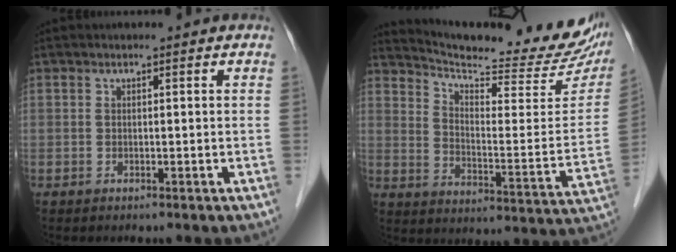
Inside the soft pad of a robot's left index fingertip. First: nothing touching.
{"total": 22.6, "force": [21.0, 2.5, 8.0], "torque": [-0.122, -0.071, 0.276]}